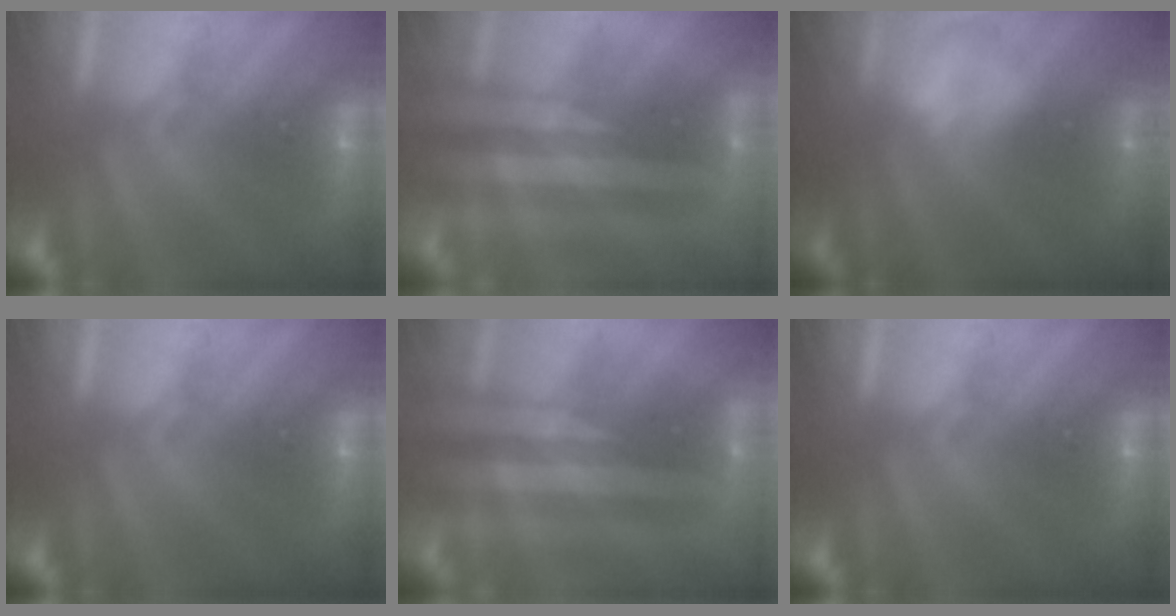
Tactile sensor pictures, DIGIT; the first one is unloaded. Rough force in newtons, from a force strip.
{"total": 2.1}
{"total": 2.3}
{"total": 0.0}
{"total": 2.1}
{"total": 0.0}